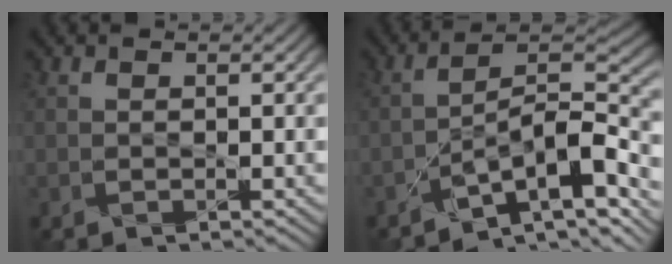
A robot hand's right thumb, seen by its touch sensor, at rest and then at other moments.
{"total": 10.3, "force": [-7.2, 3.1, 6.7], "torque": [-0.098, 0.004, -0.131]}